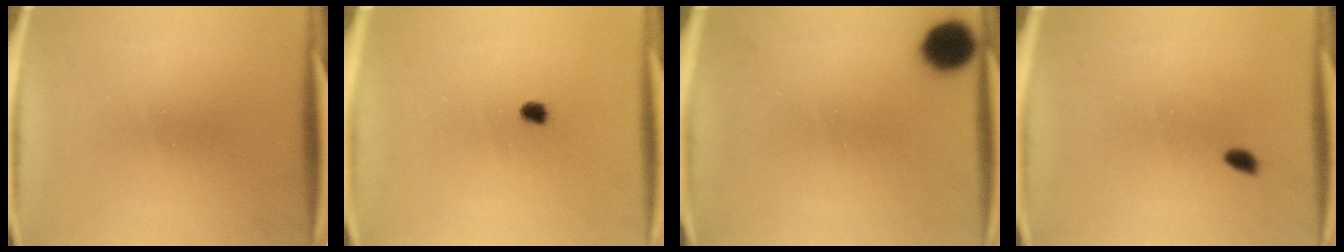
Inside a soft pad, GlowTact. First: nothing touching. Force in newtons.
{"total": 1.7}
{"total": 4.1}
{"total": 1.5}